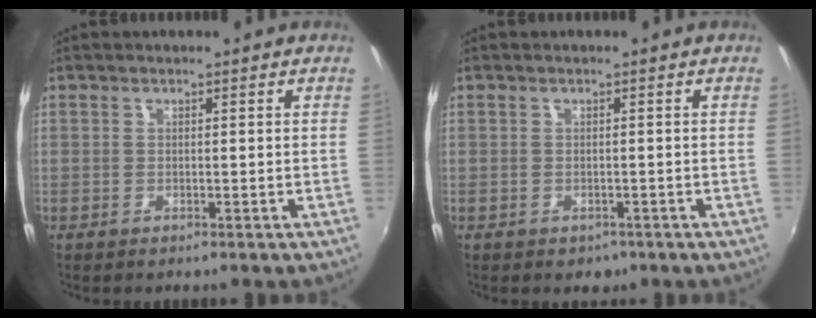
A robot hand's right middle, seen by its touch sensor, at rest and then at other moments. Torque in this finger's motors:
{"motor_torque": [0.30, -0.28, 0.09, 0.01]}